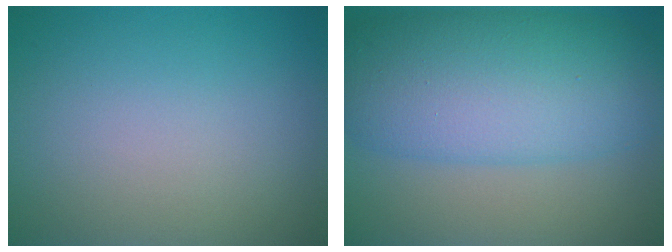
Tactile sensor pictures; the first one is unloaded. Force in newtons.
{"total": 10.6, "press": 10.6, "slide": 0.1}